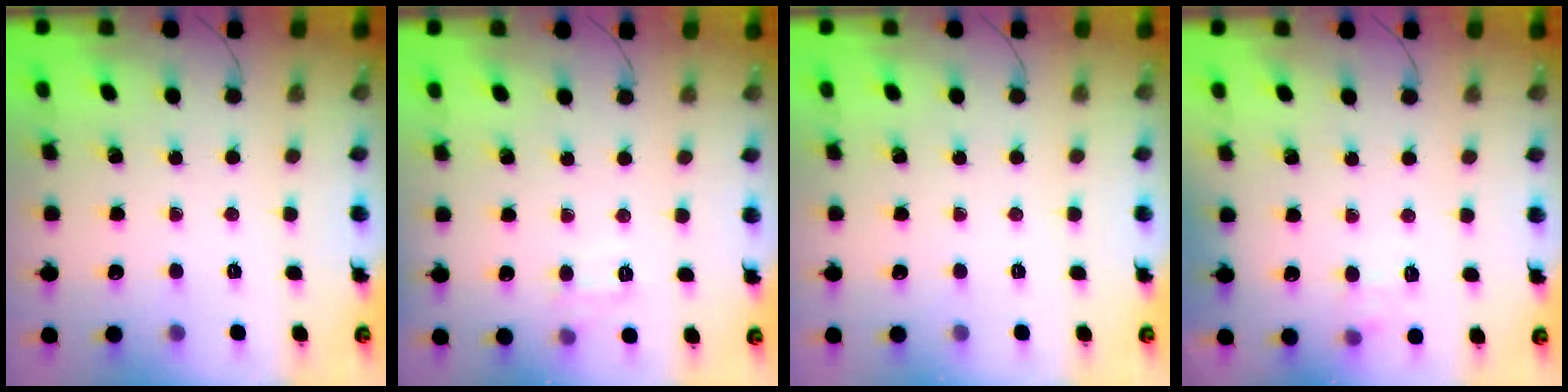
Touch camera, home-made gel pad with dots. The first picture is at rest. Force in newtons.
{"total": 7.3, "press": 7.1, "slide": 1.8}
{"total": 0.0}
{"total": 7.3, "press": 7.0, "slide": 2.0}